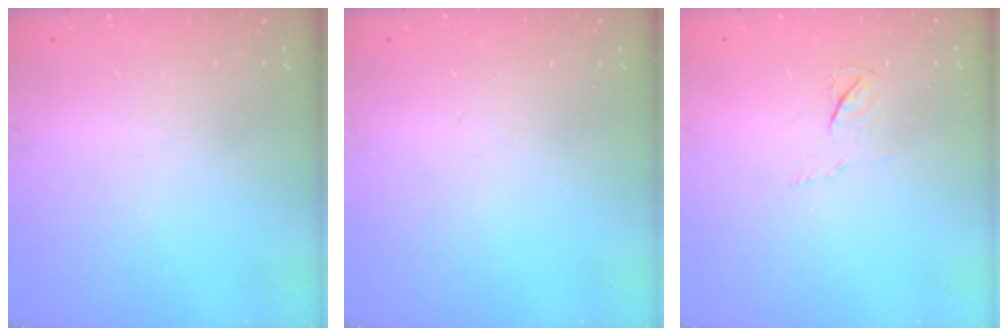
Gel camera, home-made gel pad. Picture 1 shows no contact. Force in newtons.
{"total": 0.0}
{"total": 3.8, "press": 3.8, "slide": 0.5}